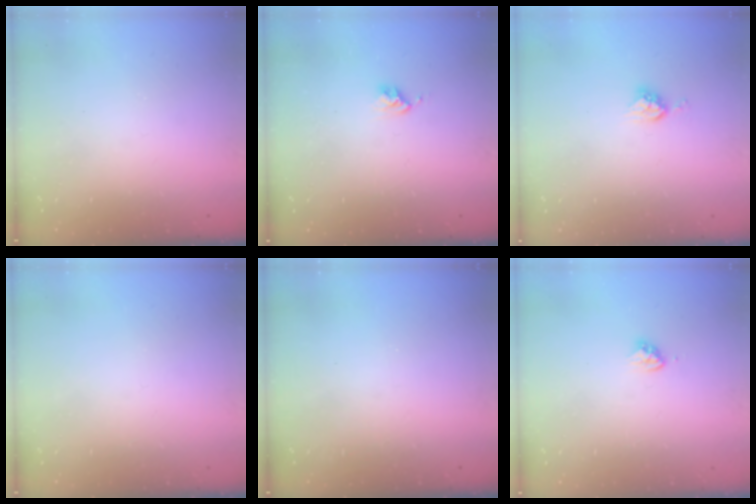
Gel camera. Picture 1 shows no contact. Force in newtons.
{"total": 2.7, "press": 2.6, "slide": 0.4}
{"total": 5.4, "press": 5.4, "slide": 0.1}
{"total": 0.0}
{"total": 0.0}
{"total": 3.3, "press": 3.3, "slide": 0.2}